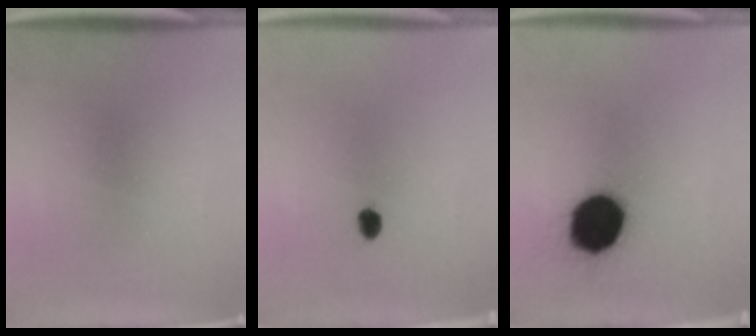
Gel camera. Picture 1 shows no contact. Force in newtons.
{"total": 2.1}
{"total": 18.0}